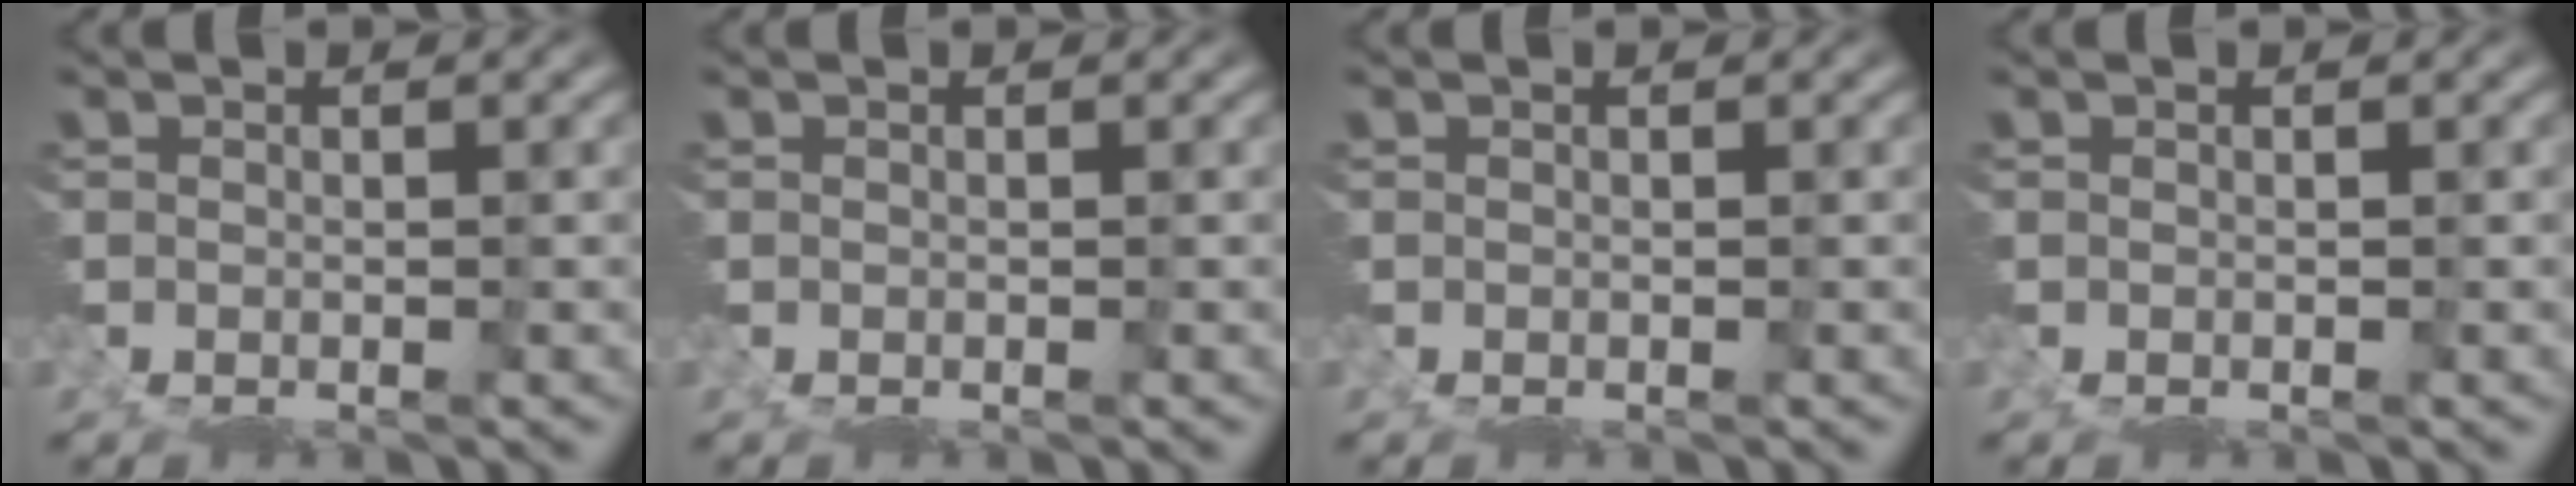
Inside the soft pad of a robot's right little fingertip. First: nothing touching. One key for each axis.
{"total": 0.0}
{"total": 0.0}
{"total": 0.0}